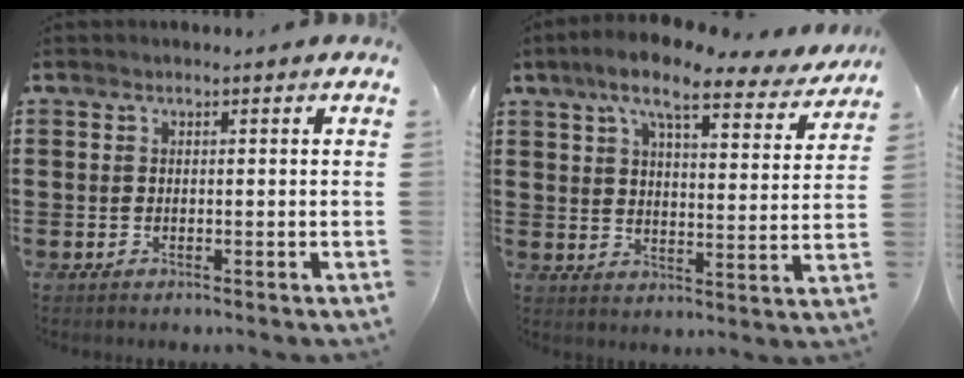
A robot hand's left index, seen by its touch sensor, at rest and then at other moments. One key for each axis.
{"total": 9.3, "fx": 7.2, "fy": 1.6, "fz": 5.5, "tx": -0.116, "ty": -0.028, "tz": 0.120}